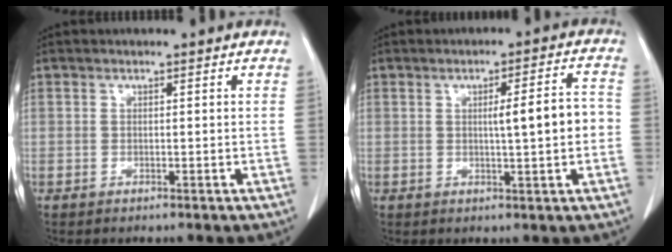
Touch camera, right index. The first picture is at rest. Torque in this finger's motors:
{"motor_torque": [0.34, 0.08, 0.18, 0.04]}